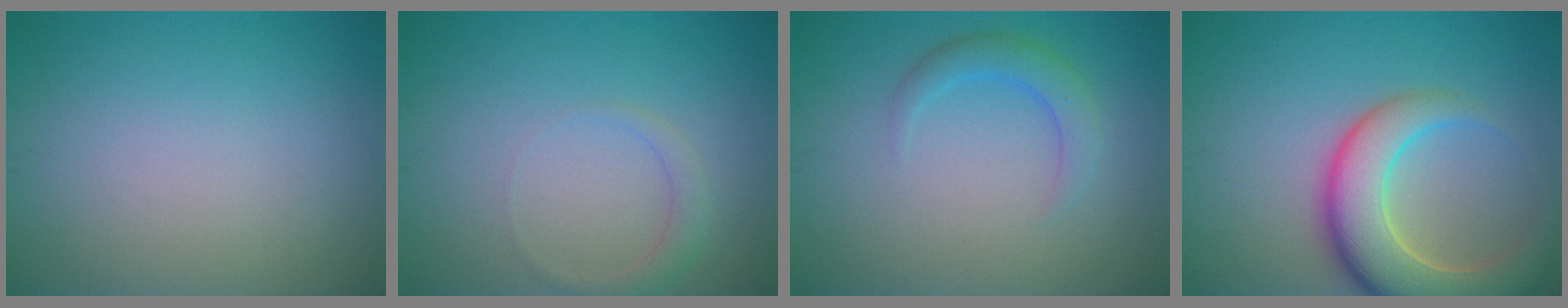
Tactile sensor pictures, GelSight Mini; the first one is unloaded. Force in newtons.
{"total": 1.5, "press": 1.5, "slide": 0.1}
{"total": 2.4, "press": 2.4, "slide": 0.2}
{"total": 8.4, "press": 8.3, "slide": 0.9}